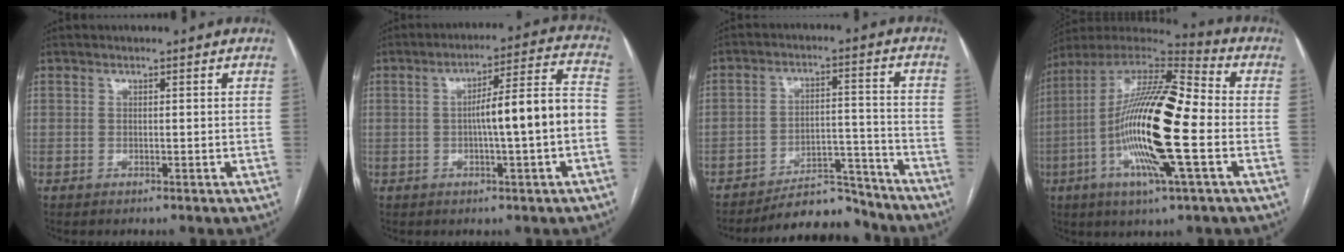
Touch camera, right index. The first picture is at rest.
{"total": 10.7, "force": [-1.7, 0.3, 10.5], "torque": [-0.157, 0.028, -0.026]}
{"total": 9.1, "force": [-8.7, 2.4, 0.9], "torque": [0.001, 0.042, -0.138]}
{"total": 21.7, "force": [-3.7, 2.7, 21.2], "torque": [-0.418, -0.008, -0.074]}